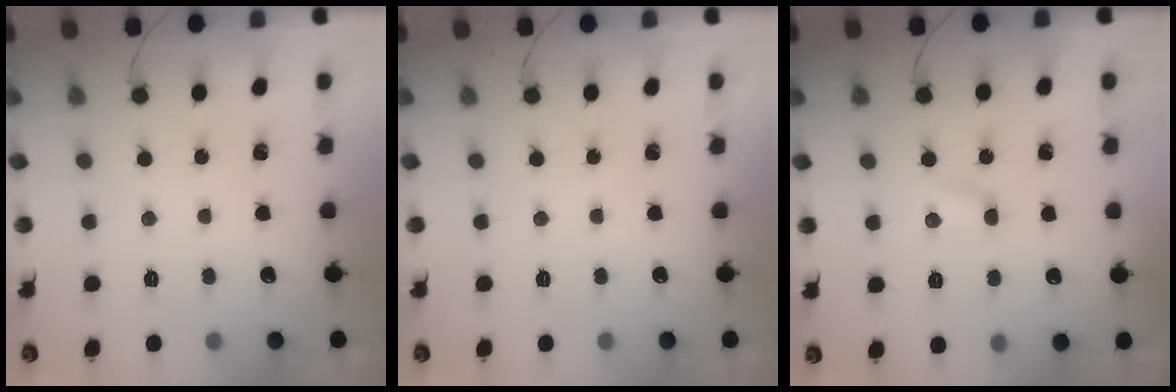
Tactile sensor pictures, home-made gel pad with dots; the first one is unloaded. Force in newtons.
{"total": 0.0}
{"total": 2.4, "press": 2.3, "slide": 0.7}